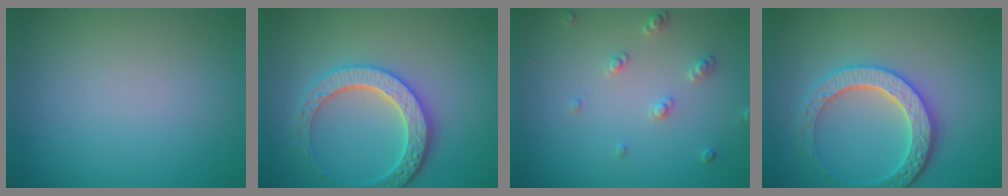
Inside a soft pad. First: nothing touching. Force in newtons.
{"total": 4.6, "press": 4.2, "slide": 1.9}
{"total": 1.9, "press": 1.8, "slide": 0.5}
{"total": 4.6, "press": 4.2, "slide": 1.9}